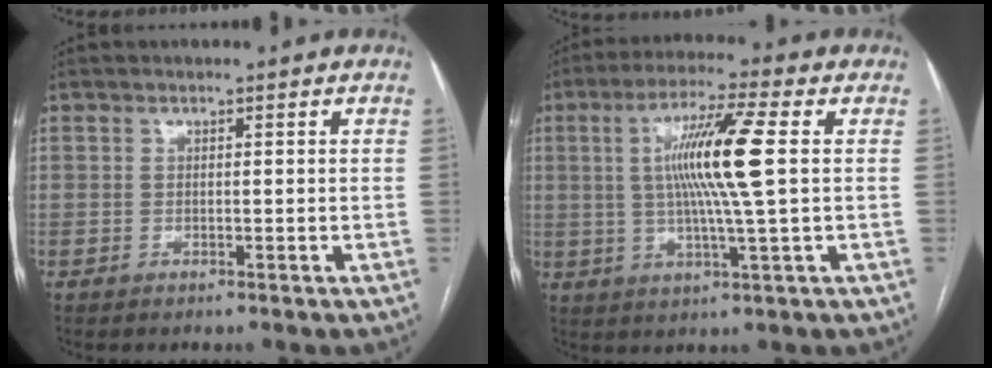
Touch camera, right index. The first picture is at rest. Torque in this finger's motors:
{"motor_torque": [0.98, 0.15, 0.41, 0.18]}